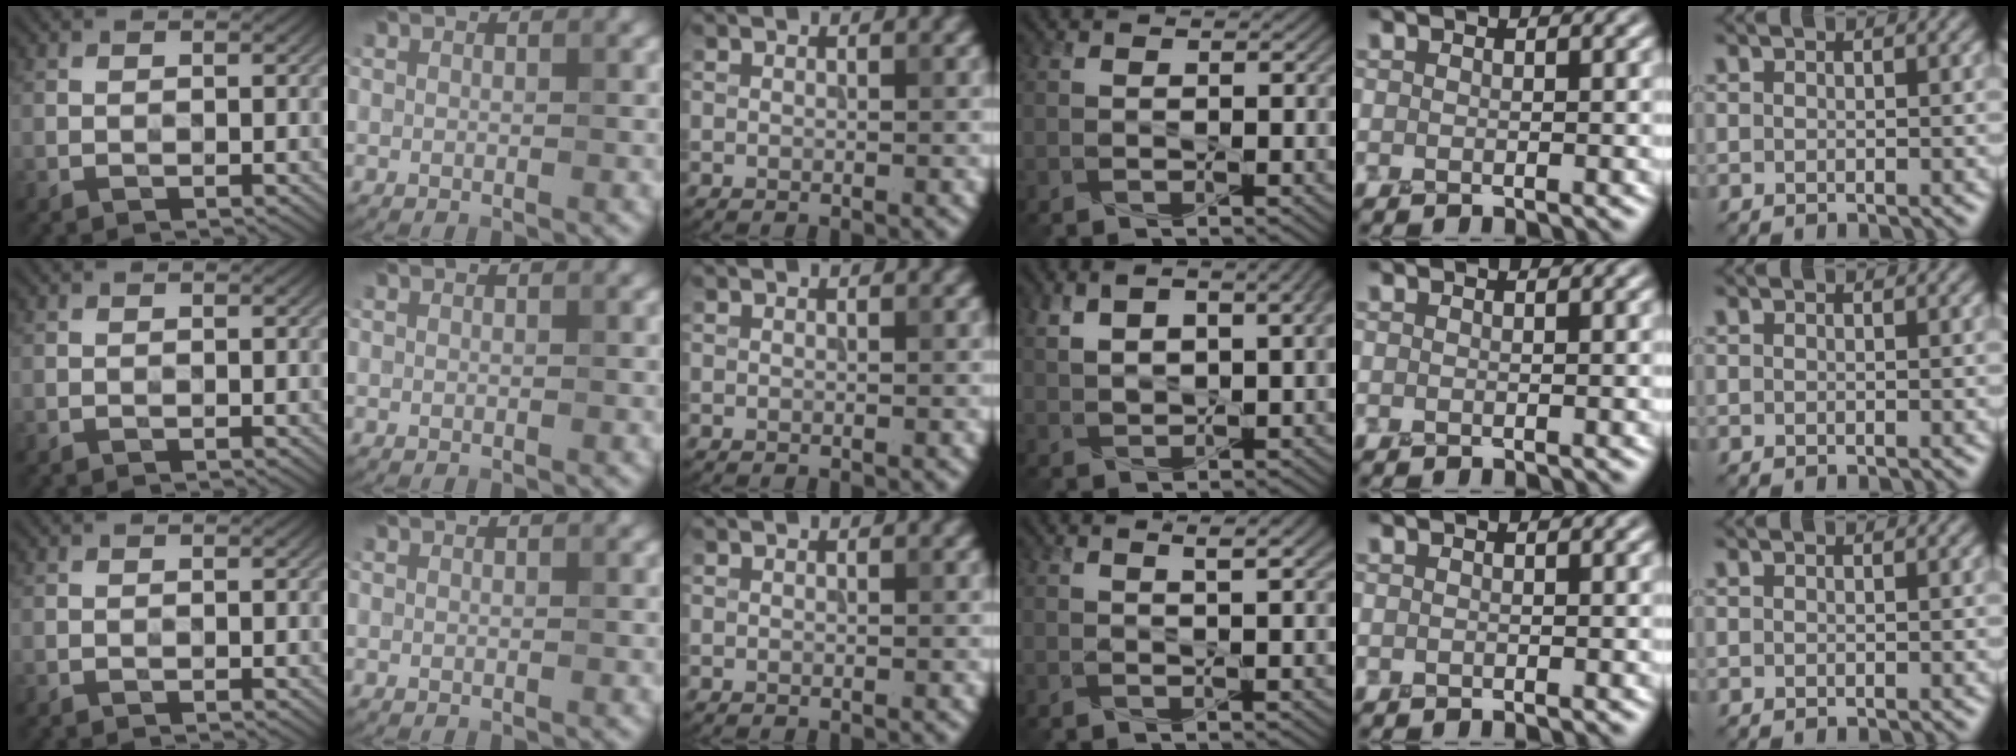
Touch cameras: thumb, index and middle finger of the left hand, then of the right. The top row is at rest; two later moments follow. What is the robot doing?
{"motion": "squeeze", "object": "air blower"}